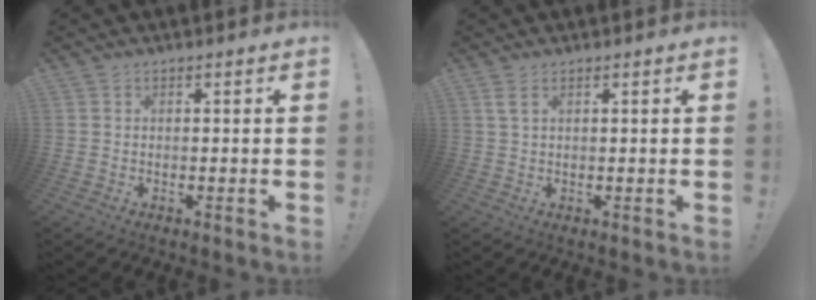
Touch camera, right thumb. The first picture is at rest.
{"total": 2.4, "force": [1.2, 0.7, 1.9], "torque": [-0.032, -0.001, 0.020]}